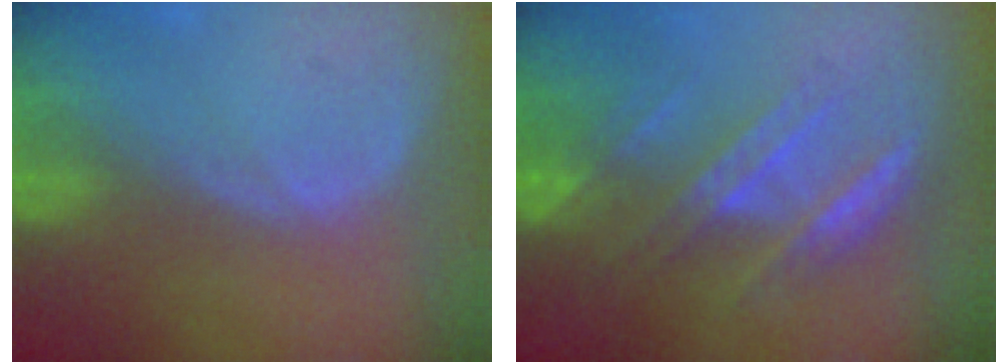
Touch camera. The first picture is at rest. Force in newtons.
{"total": 7.1, "press": 6.7, "slide": 2.5}